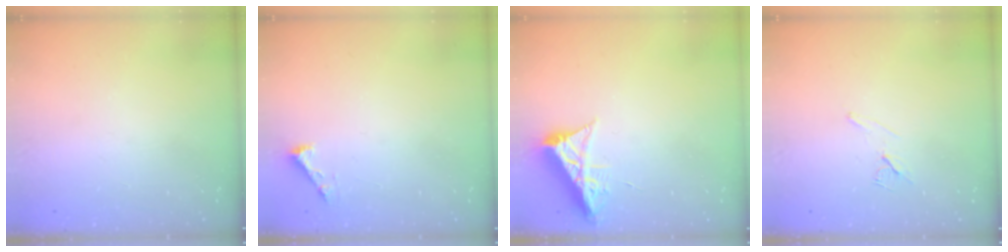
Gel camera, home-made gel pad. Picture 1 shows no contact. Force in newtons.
{"total": 2.3, "press": 2.3, "slide": 0.3}
{"total": 7.7, "press": 7.6, "slide": 1.0}
{"total": 6.7, "press": 6.0, "slide": 3.0}